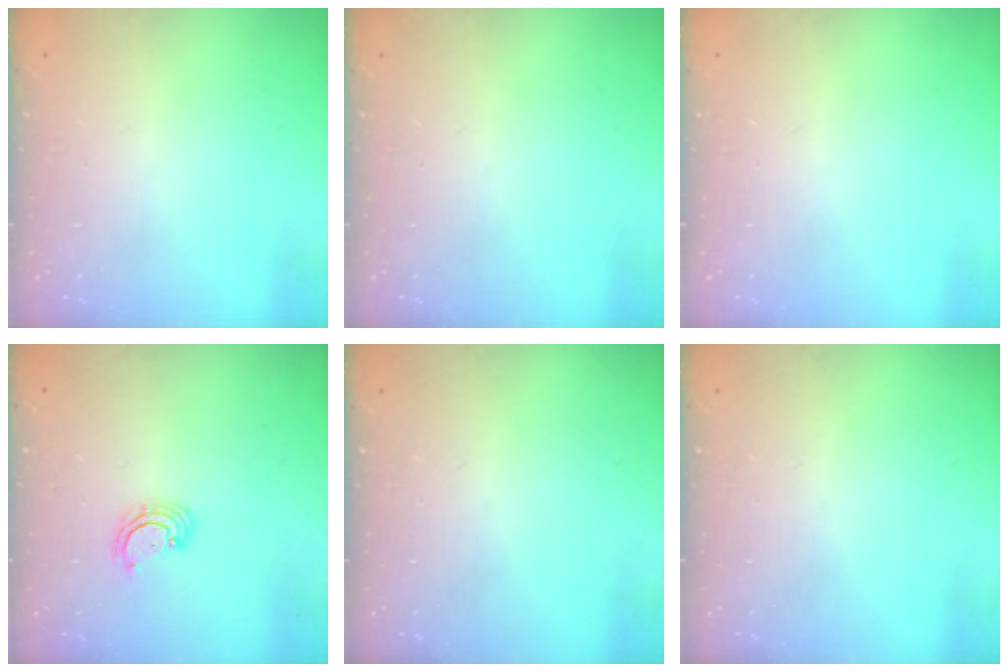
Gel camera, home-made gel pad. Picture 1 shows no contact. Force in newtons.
{"total": 0.0}
{"total": 0.0}
{"total": 2.6, "press": 2.6, "slide": 0.2}
{"total": 0.0}
{"total": 0.0}